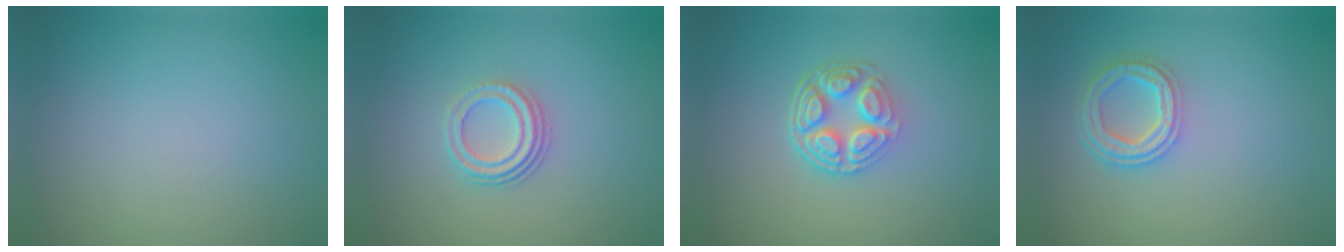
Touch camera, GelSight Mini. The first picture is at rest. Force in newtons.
{"total": 3.1, "press": 2.3, "slide": 2.2}
{"total": 5.0, "press": 3.7, "slide": 3.4}
{"total": 4.2, "press": 3.3, "slide": 2.6}